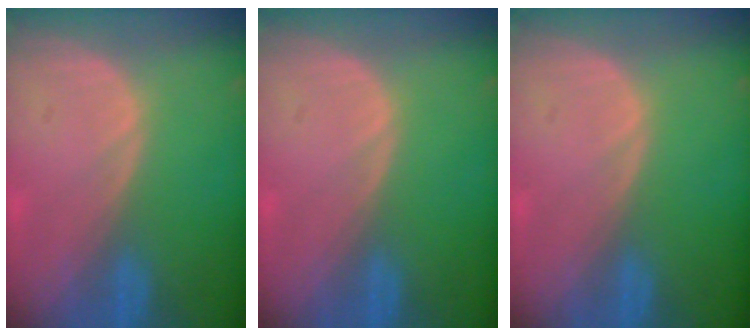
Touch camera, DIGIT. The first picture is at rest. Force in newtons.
{"total": 0.0}
{"total": 0.0}